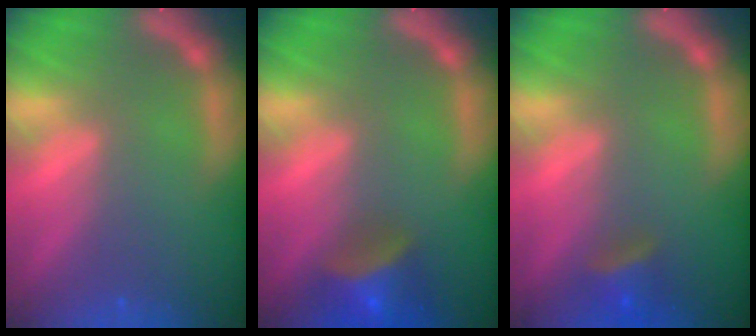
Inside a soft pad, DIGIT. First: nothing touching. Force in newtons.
{"total": 5.5}
{"total": 2.9}